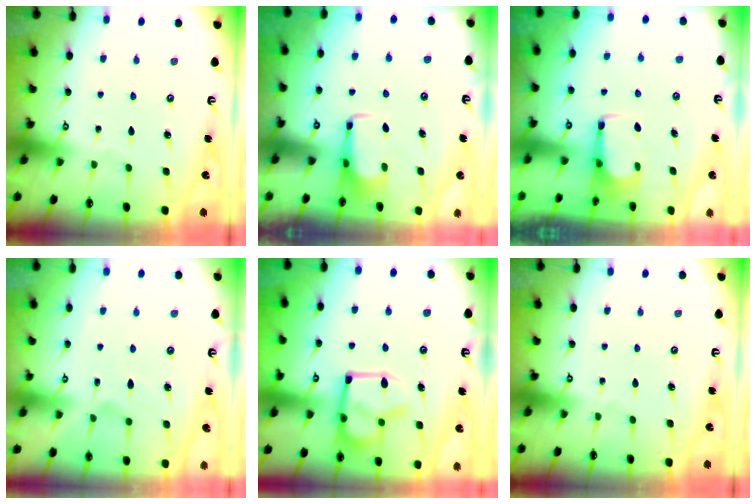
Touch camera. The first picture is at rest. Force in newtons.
{"total": 1.6, "press": 1.6, "slide": 0.5}
{"total": 2.5, "press": 2.4, "slide": 0.4}
{"total": 1.7, "press": 1.2, "slide": 1.2}
{"total": 14.5, "press": 14.4, "slide": 1.6}
{"total": 0.0}